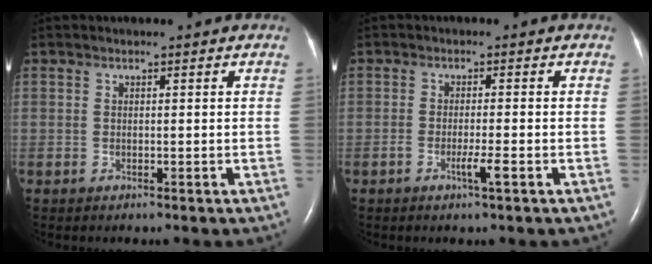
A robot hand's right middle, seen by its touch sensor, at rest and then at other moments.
{"total": 2.4, "force": [-1.1, -0.2, 2.1], "torque": [-0.041, -0.003, -0.021]}